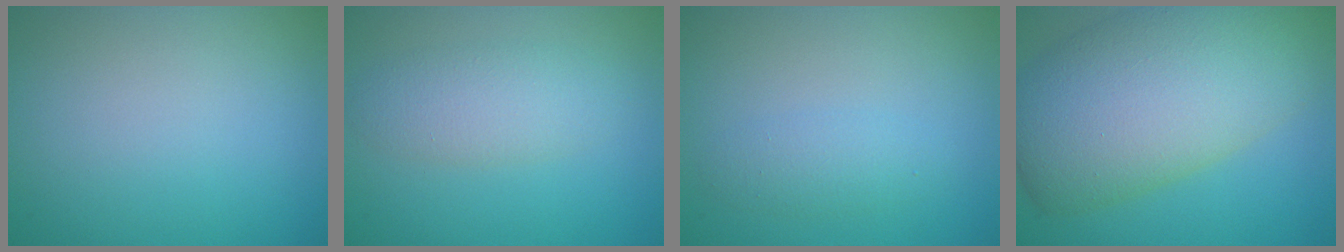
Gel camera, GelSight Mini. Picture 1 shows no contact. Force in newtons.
{"total": 3.1, "press": 3.1, "slide": 0.0}
{"total": 1.6, "press": 1.6, "slide": 0.0}
{"total": 12.4, "press": 12.3, "slide": 0.8}